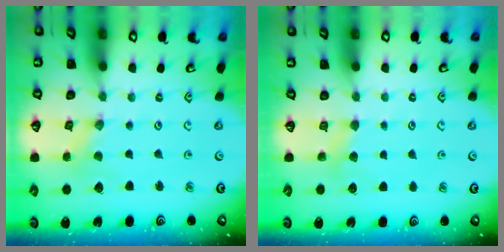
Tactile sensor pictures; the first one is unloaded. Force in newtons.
{"total": 3.3, "press": 3.2, "slide": 0.5}